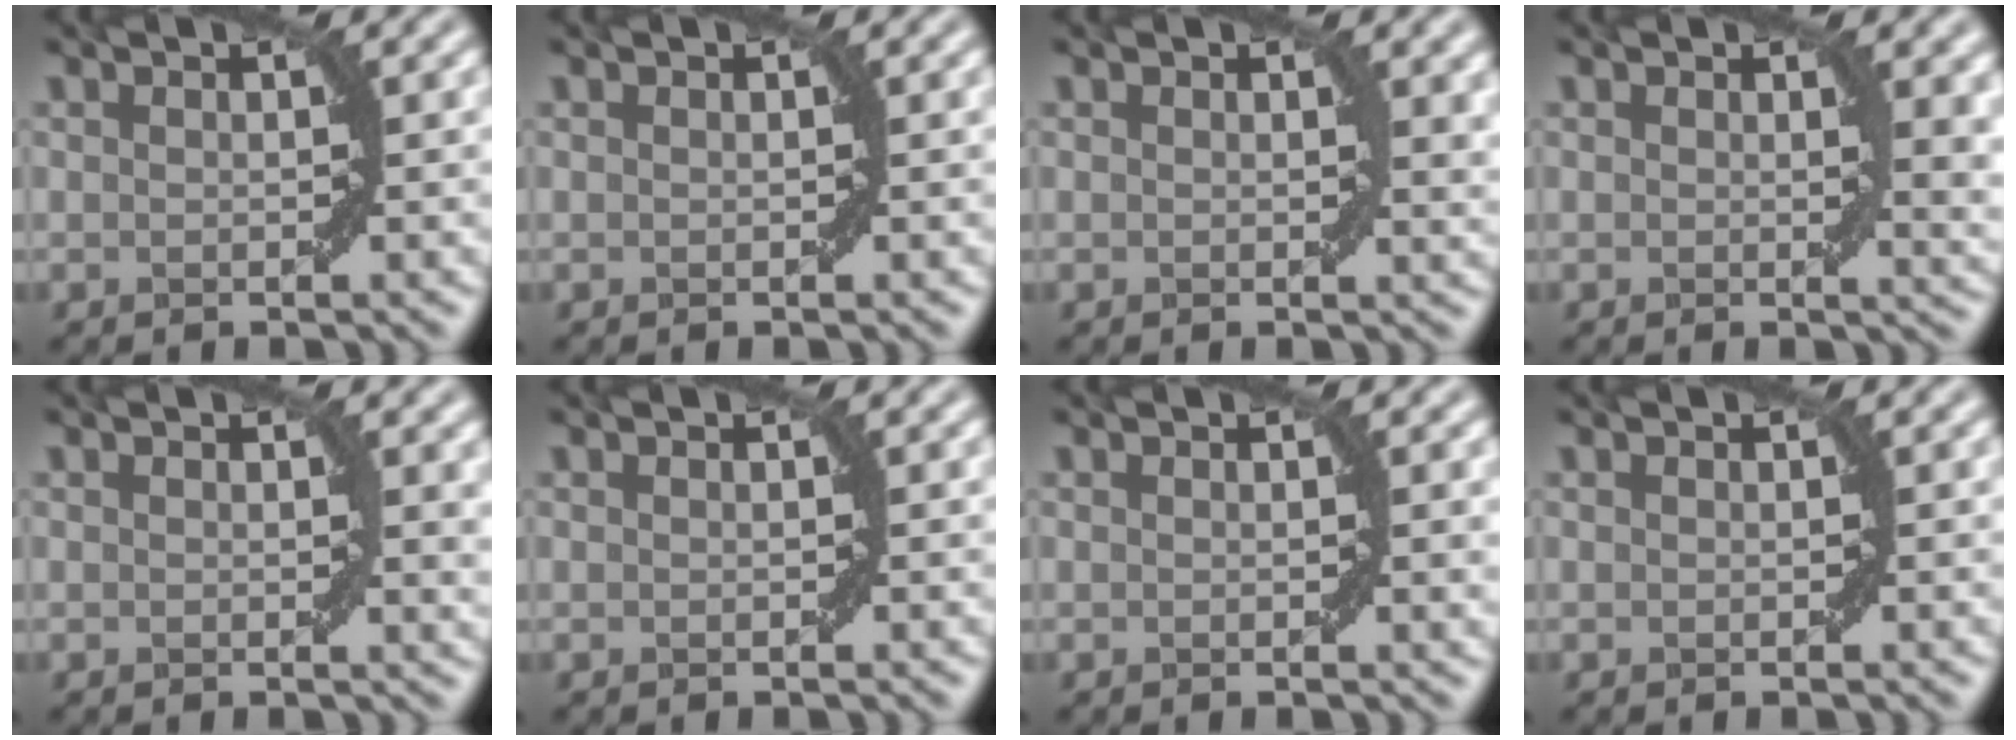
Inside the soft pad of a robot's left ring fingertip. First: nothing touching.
{"total": 0.0}
{"total": 1.6, "force": [0.8, 0.6, 1.3], "torque": [-0.010, -0.003, 0.014]}
{"total": 3.5, "force": [1.1, 1.2, 3.1], "torque": [-0.029, -0.005, 0.018]}
{"total": 1.4, "force": [0.6, 0.3, 1.2], "torque": [-0.009, -0.003, 0.010]}
{"total": 0.0}
{"total": 0.8, "force": [0.2, 0.0, 0.8], "torque": [-0.008, -0.002, 0.003]}
{"total": 0.0}